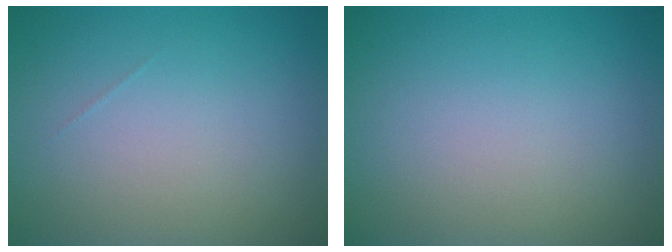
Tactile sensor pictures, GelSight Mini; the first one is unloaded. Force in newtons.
{"total": 0.0}